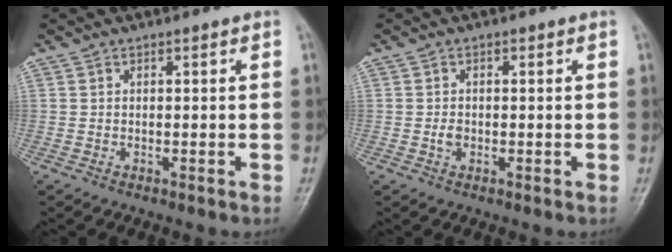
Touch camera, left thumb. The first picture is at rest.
{"total": 1.6, "force": [-0.3, 1.2, 1.0], "torque": [-0.012, 0.001, -0.007]}